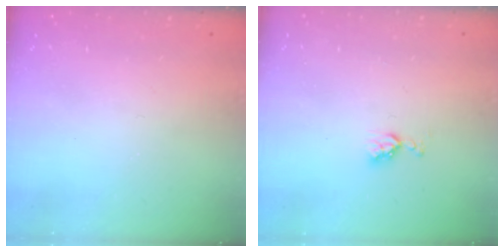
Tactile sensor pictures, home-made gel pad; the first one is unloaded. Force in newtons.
{"total": 4.4, "press": 4.3, "slide": 0.7}